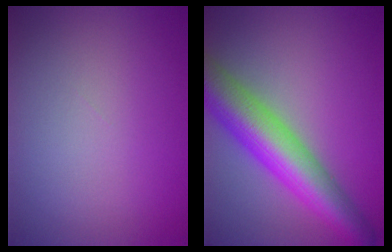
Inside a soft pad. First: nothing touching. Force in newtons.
{"total": 8.8, "press": 8.8, "slide": 0.4}